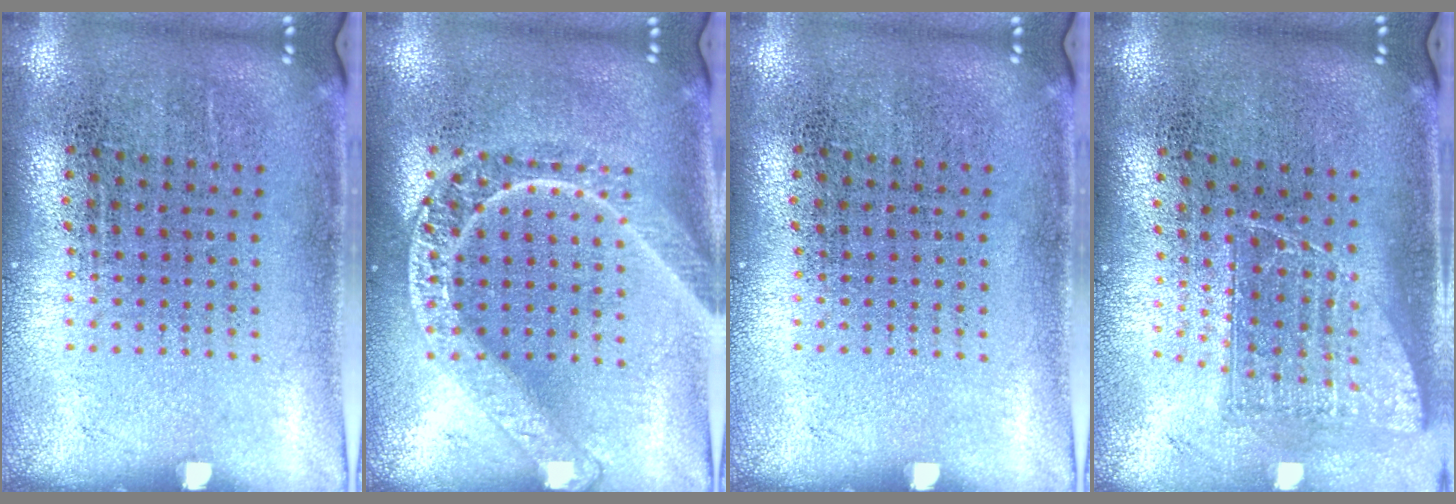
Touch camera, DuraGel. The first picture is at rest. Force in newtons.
{"total": 3.0, "press": 2.9, "slide": 0.4}
{"total": 0.0}
{"total": 1.3, "press": 1.0, "slide": 0.8}